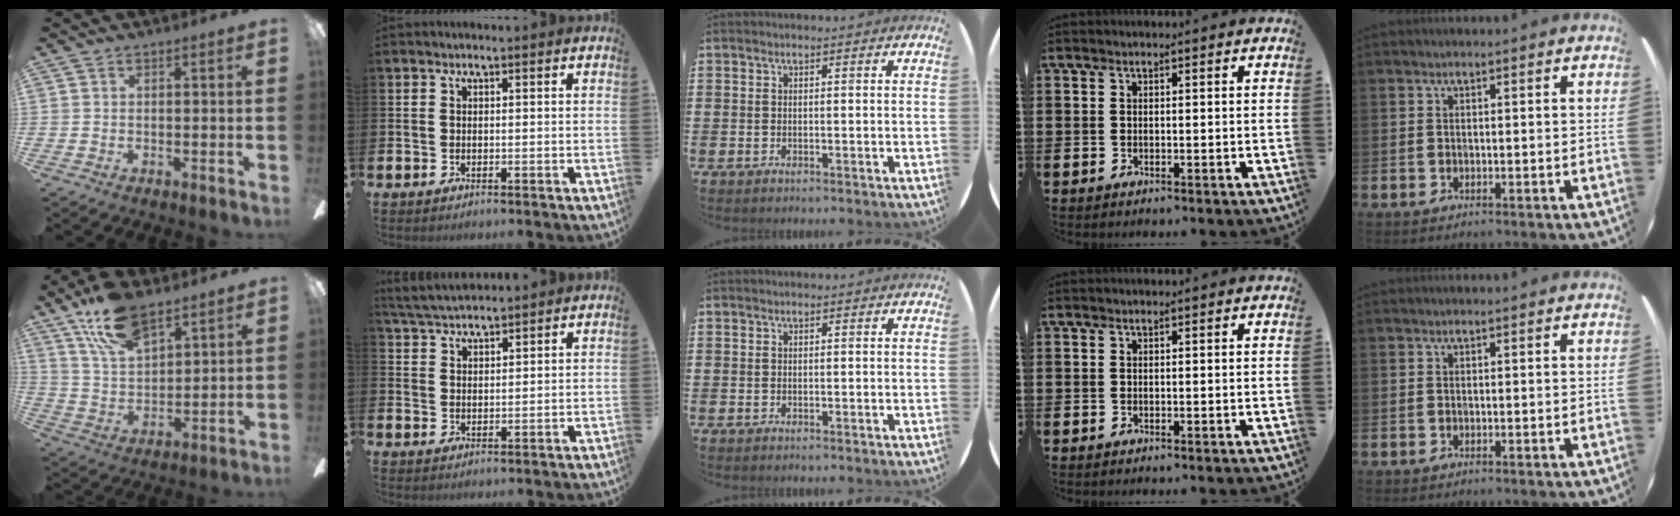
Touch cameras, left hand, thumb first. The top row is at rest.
{"thumb": {"total": 15.2, "force": [10.2, 7.1, 8.8], "torque": [-0.159, -0.038, 0.186]}, "index": {"total": 4.0, "force": [3.9, 0.6, 0.6], "torque": [-0.027, -0.016, 0.072]}}